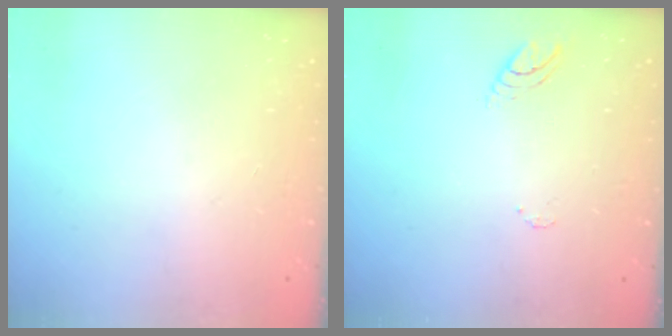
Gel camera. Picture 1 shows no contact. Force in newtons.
{"total": 3.9, "press": 3.9, "slide": 0.3}